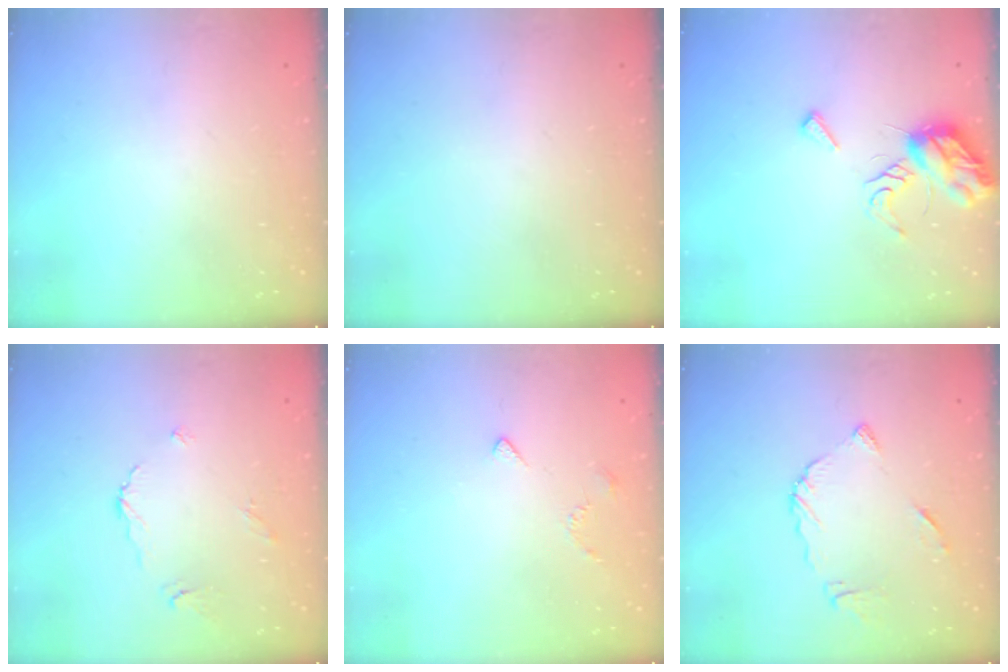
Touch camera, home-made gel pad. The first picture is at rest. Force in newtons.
{"total": 0.0}
{"total": 9.2, "press": 9.2, "slide": 0.4}
{"total": 4.4, "press": 4.3, "slide": 0.4}
{"total": 3.0, "press": 2.9, "slide": 0.8}
{"total": 8.8, "press": 8.7, "slide": 0.9}